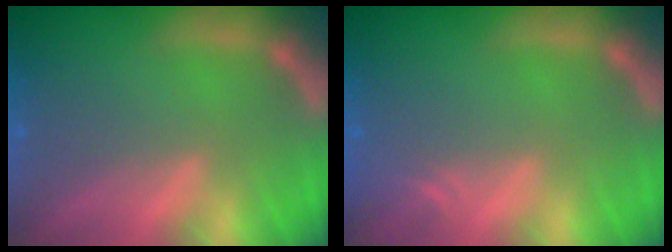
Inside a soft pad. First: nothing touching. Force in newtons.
{"total": 1.5}